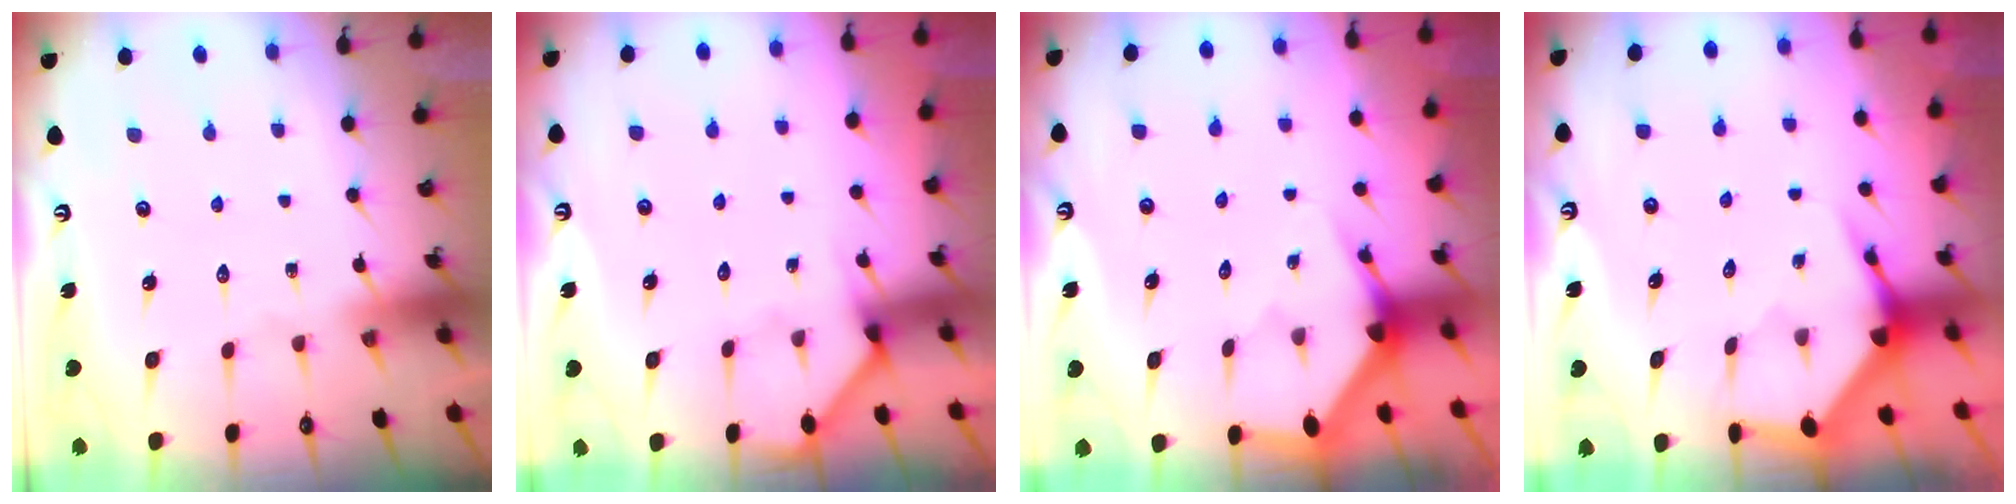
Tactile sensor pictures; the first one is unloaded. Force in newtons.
{"total": 2.5, "press": 2.5, "slide": 0.1}
{"total": 3.3, "press": 3.3, "slide": 0.1}
{"total": 4.1, "press": 4.0, "slide": 0.5}